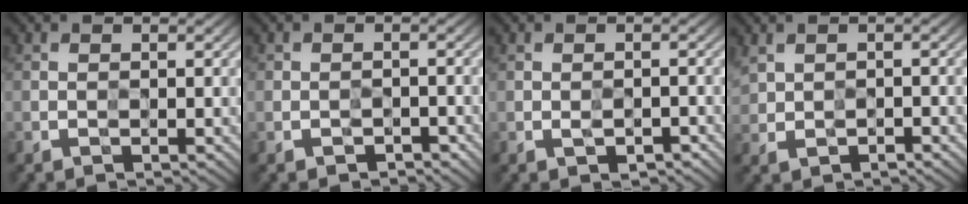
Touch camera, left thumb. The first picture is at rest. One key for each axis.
{"total": 2.2, "fx": -1.4, "fy": 1.6, "fz": 0.4, "tx": 0.002, "ty": 0.002, "tz": -0.017}
{"total": 1.9, "fx": -0.8, "fy": 1.1, "fz": 1.4, "tx": -0.020, "ty": -0.003, "tz": -0.010}
{"total": 2.6, "fx": 0.2, "fy": 2.0, "fz": 1.6, "tx": -0.042, "ty": -0.008, "tz": 0.006}